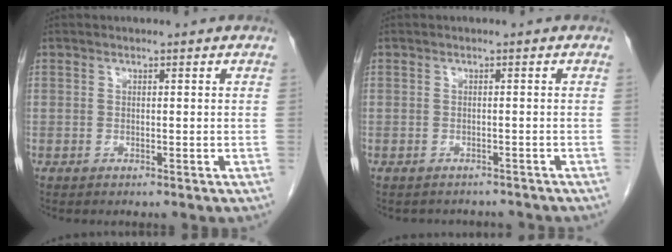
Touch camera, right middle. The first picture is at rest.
{"total": 4.2, "force": [-3.8, 1.8, 0.2], "torque": [-0.002, 0.005, -0.046]}